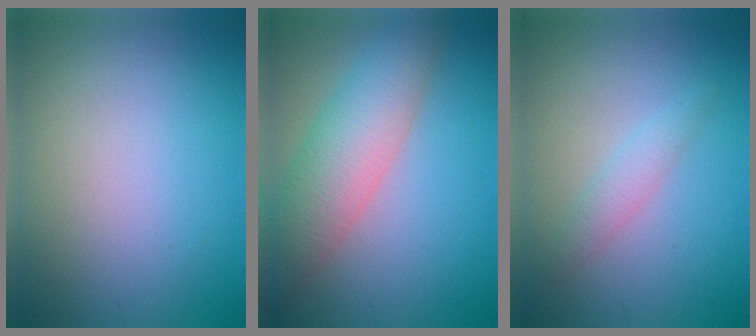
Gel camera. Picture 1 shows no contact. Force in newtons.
{"total": 6.7, "press": 6.7, "slide": 0.2}
{"total": 1.6, "press": 1.6, "slide": 0.2}